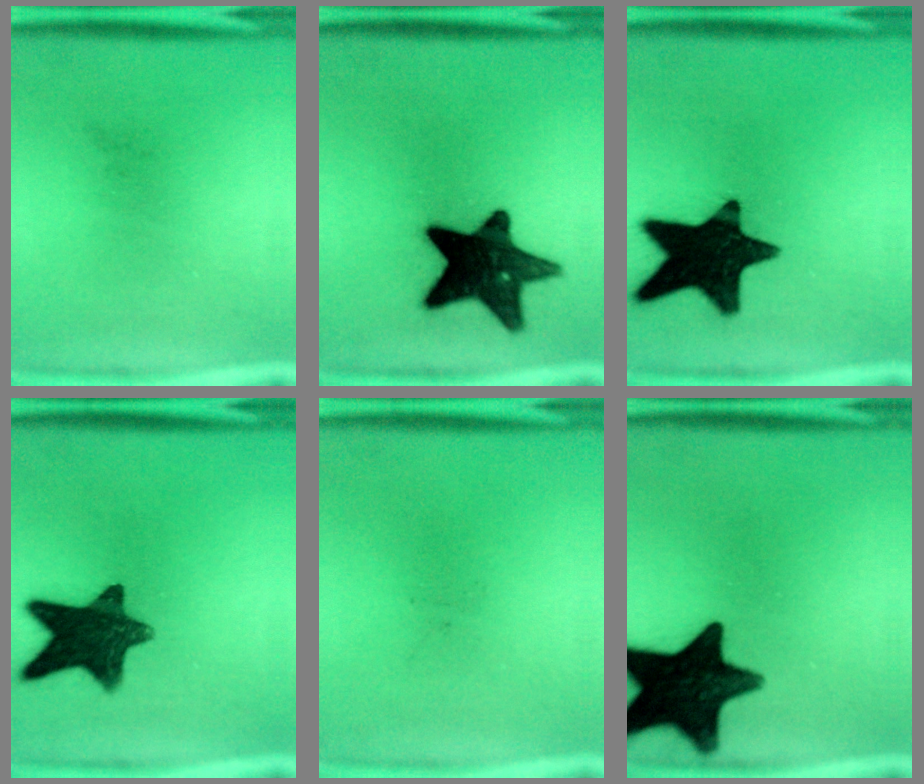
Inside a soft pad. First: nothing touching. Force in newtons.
{"total": 17.0}
{"total": 18.2}
{"total": 12.9}
{"total": 0.0}
{"total": 17.8}